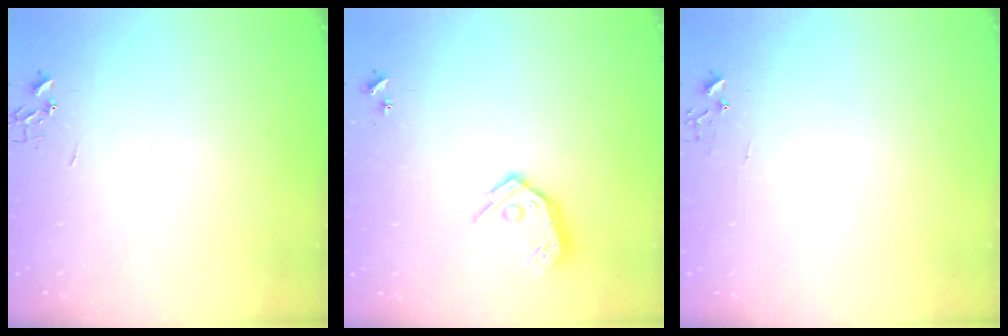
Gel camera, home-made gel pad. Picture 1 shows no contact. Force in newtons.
{"total": 11.0, "press": 10.9, "slide": 1.2}
{"total": 4.2, "press": 4.2, "slide": 0.3}